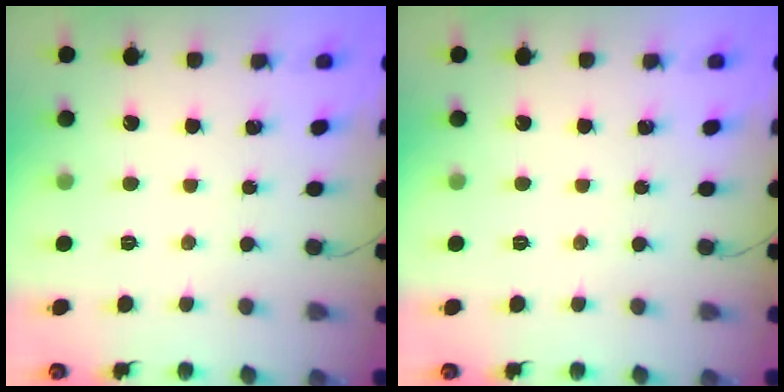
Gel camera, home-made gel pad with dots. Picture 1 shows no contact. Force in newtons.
{"total": 0.0}